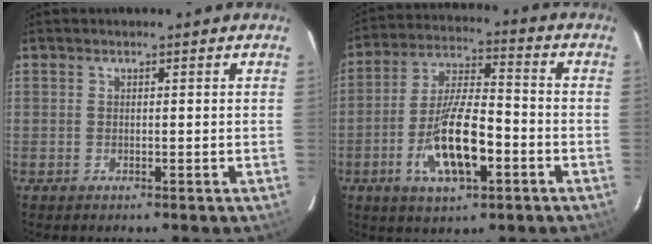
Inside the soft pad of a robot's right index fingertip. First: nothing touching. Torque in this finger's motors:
{"motor_torque": [0.52, -0.29, 0.79, 0.21]}